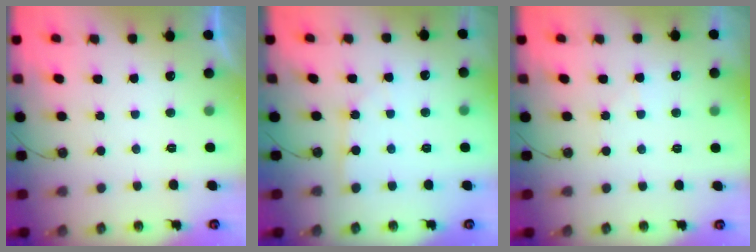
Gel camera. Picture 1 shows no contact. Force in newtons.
{"total": 2.2, "press": 2.2, "slide": 0.2}
{"total": 3.9, "press": 3.8, "slide": 0.7}